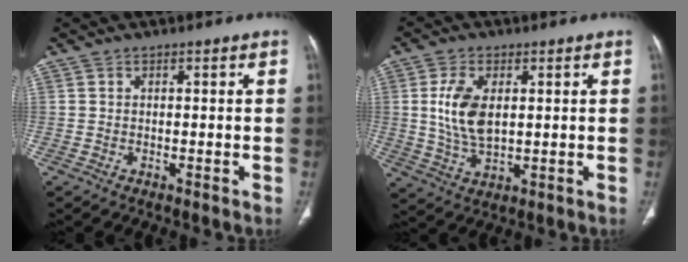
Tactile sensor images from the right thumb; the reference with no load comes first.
{"total": 9.2, "force": [1.5, 5.1, 7.5], "torque": [-0.147, -0.010, 0.035]}